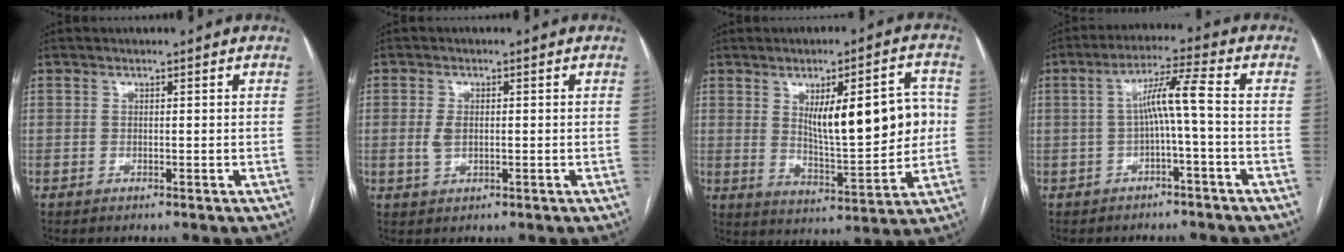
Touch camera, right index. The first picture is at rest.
{"total": 2.6, "force": [0.0, 1.5, 2.2], "torque": [-0.050, 0.002, 0.002]}
{"total": 14.5, "force": [2.3, 3.8, 13.8], "torque": [-0.197, 0.012, 0.046]}
{"total": 6.2, "force": [-0.7, -0.4, 6.1], "torque": [-0.108, 0.025, -0.009]}